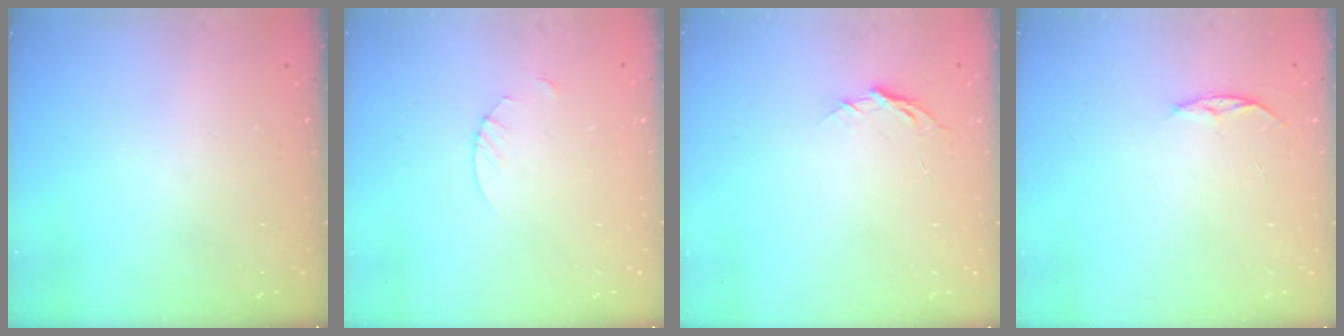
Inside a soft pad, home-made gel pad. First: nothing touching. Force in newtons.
{"total": 1.8, "press": 1.8, "slide": 0.2}
{"total": 5.2, "press": 5.1, "slide": 0.5}
{"total": 4.1, "press": 4.1, "slide": 0.5}